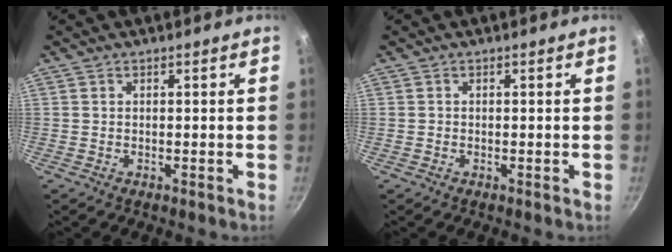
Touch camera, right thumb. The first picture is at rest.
{"total": 0.0}